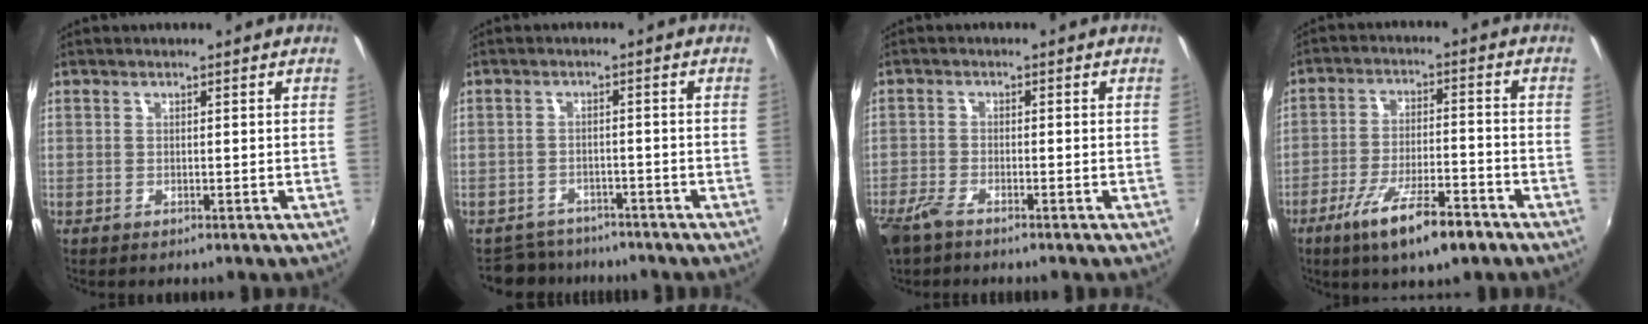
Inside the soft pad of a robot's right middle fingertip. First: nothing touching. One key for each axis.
{"total": 6.3, "fx": -5.7, "fy": 2.8, "fz": 0.6, "tx": -0.030, "ty": -0.003, "tz": -0.090}
{"total": 4.2, "fx": -3.2, "fy": 1.2, "fz": 2.5, "tx": -0.070, "ty": -0.009, "tz": -0.065}
{"total": 11.9, "fx": -7.6, "fy": 2.7, "fz": 8.7, "tx": -0.177, "ty": -0.023, "tz": -0.130}